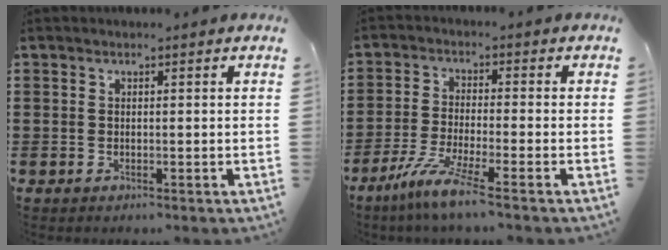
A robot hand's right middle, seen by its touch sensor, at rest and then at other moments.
{"total": 6.3, "force": [-4.4, 0.0, 4.5], "torque": [-0.099, -0.018, -0.084]}